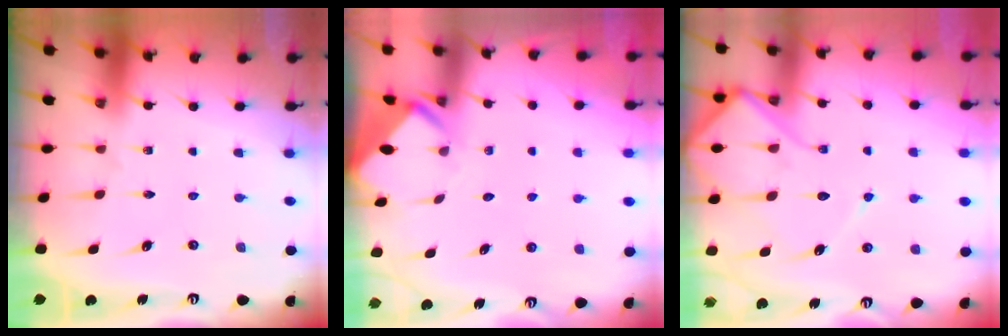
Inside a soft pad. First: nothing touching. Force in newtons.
{"total": 3.4, "press": 3.4, "slide": 0.3}
{"total": 12.1, "press": 12.0, "slide": 1.2}